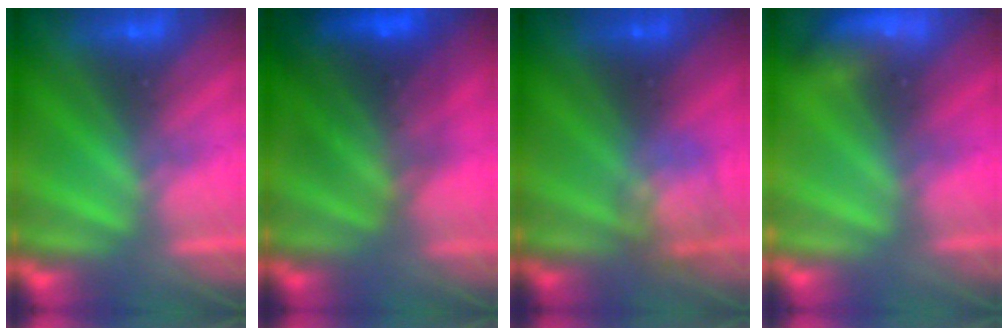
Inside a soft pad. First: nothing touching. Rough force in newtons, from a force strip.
{"total": 7.0}
{"total": 2.3}
{"total": 3.4}